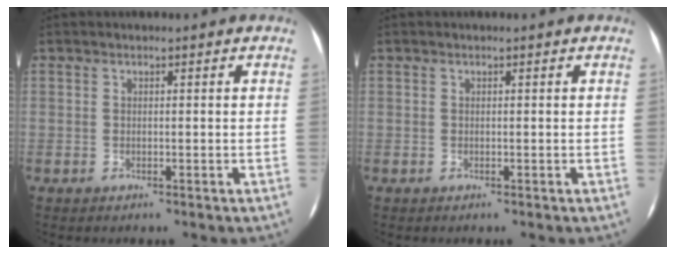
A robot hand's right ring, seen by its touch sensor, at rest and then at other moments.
{"total": 0.0}